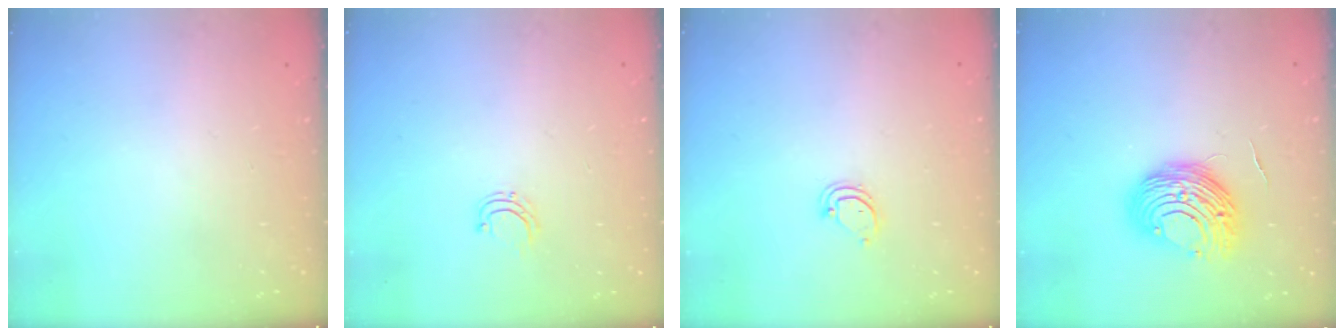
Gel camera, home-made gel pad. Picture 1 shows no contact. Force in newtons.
{"total": 4.3, "press": 4.3, "slide": 0.3}
{"total": 3.6, "press": 3.6, "slide": 0.2}
{"total": 11.3, "press": 11.2, "slide": 1.2}